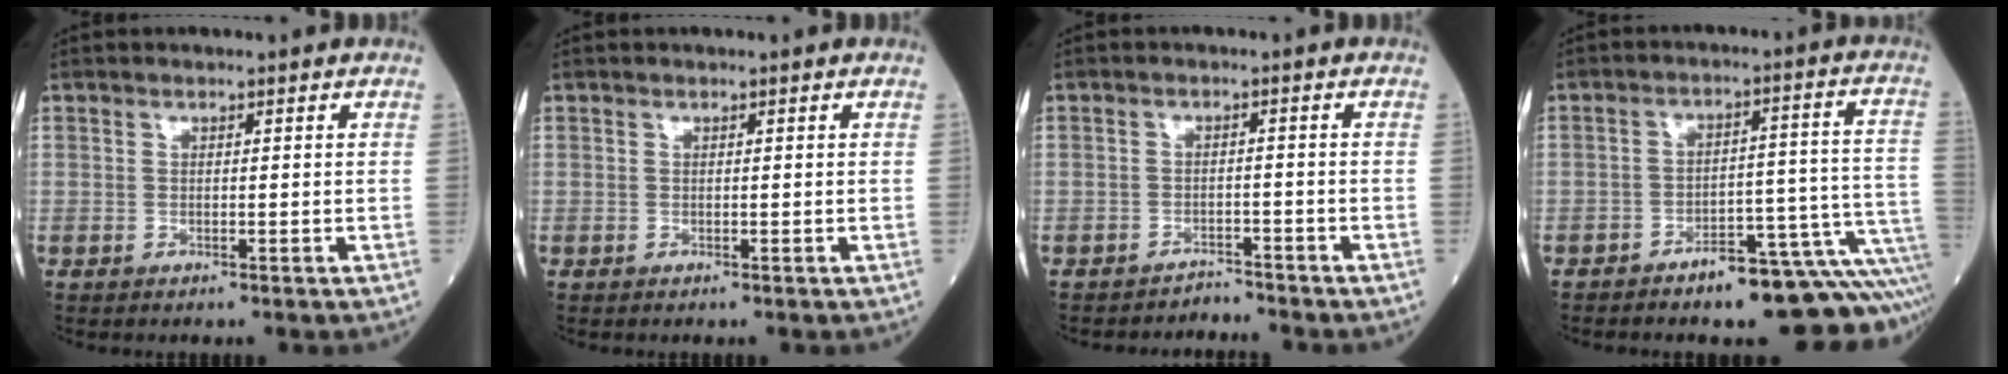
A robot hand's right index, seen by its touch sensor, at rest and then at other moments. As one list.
[{"total": 0.0}, {"total": 2.6, "force": [-2.3, 0.0, -1.2], "torque": [0.026, -0.006, -0.035]}, {"total": 12.7, "force": [-10.4, 1.9, 7.1], "torque": [-0.027, 0.060, -0.135]}]